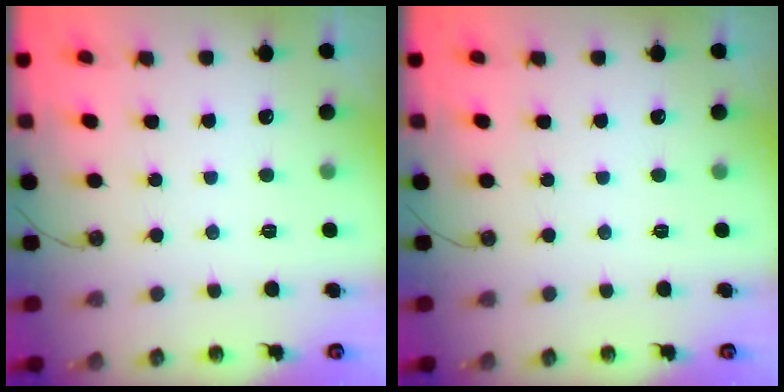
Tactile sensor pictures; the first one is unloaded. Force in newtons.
{"total": 0.0}